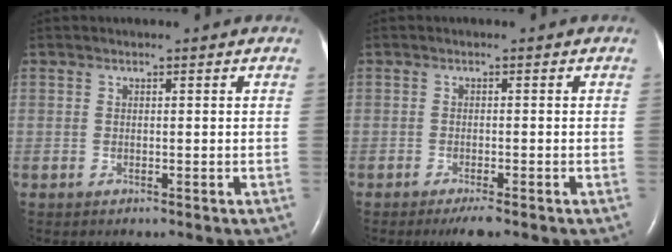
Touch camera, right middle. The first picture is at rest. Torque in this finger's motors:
{"motor_torque": [-0.01, 0.02, 0.01, 0.00]}